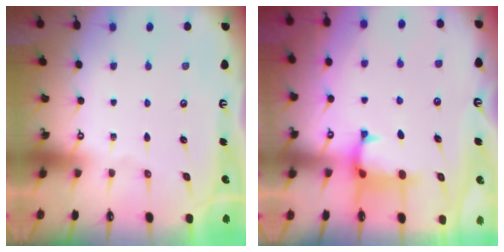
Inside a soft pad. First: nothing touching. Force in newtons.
{"total": 1.2, "press": 0.9, "slide": 0.8}